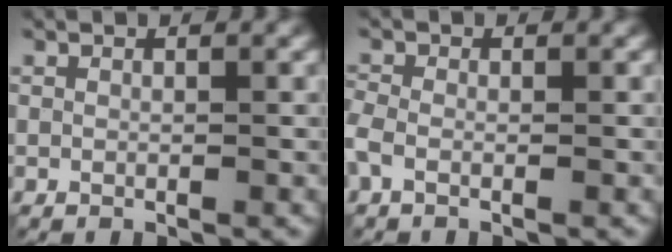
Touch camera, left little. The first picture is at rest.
{"total": 1.8, "force": [-0.8, 1.0, 1.2], "torque": [-0.038, 0.001, -0.027]}